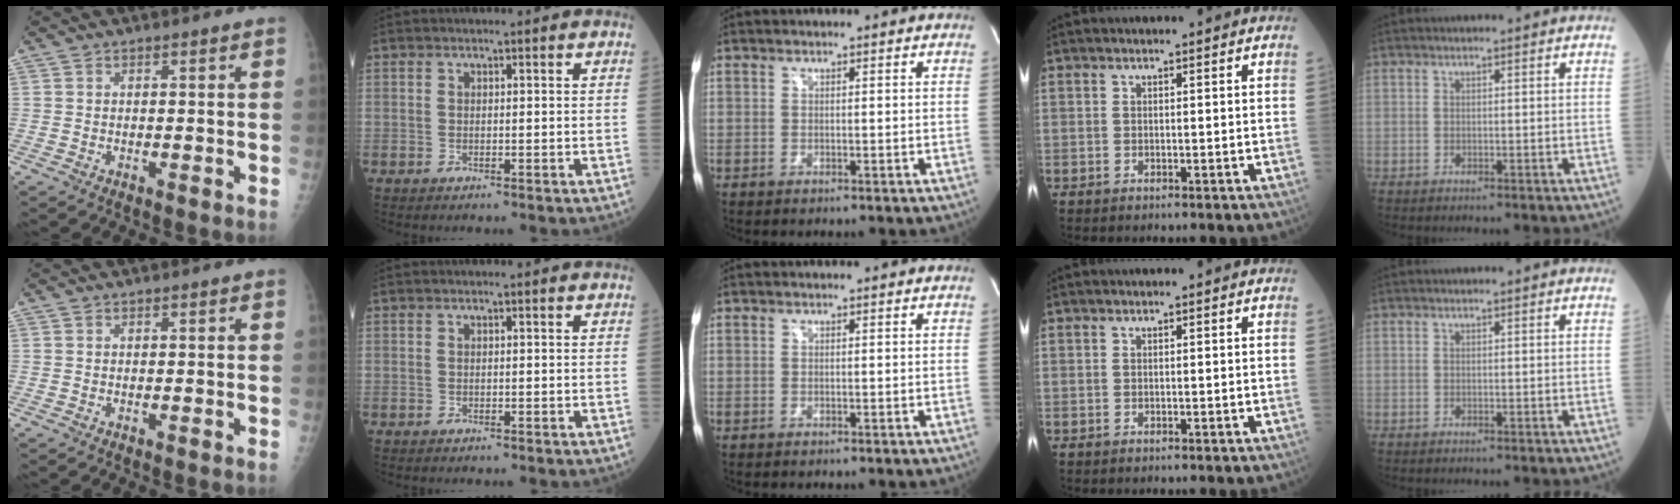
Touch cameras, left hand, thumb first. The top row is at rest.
{}